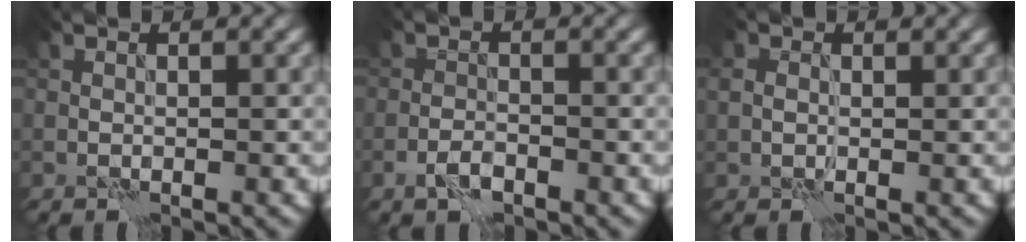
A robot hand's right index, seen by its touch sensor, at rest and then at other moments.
{"total": 1.8, "force": [-1.2, 0.8, 1.2], "torque": [-0.023, 0.003, -0.026]}
{"total": 1.9, "force": [0.4, 1.4, 1.1], "torque": [-0.025, 0.004, 0.005]}